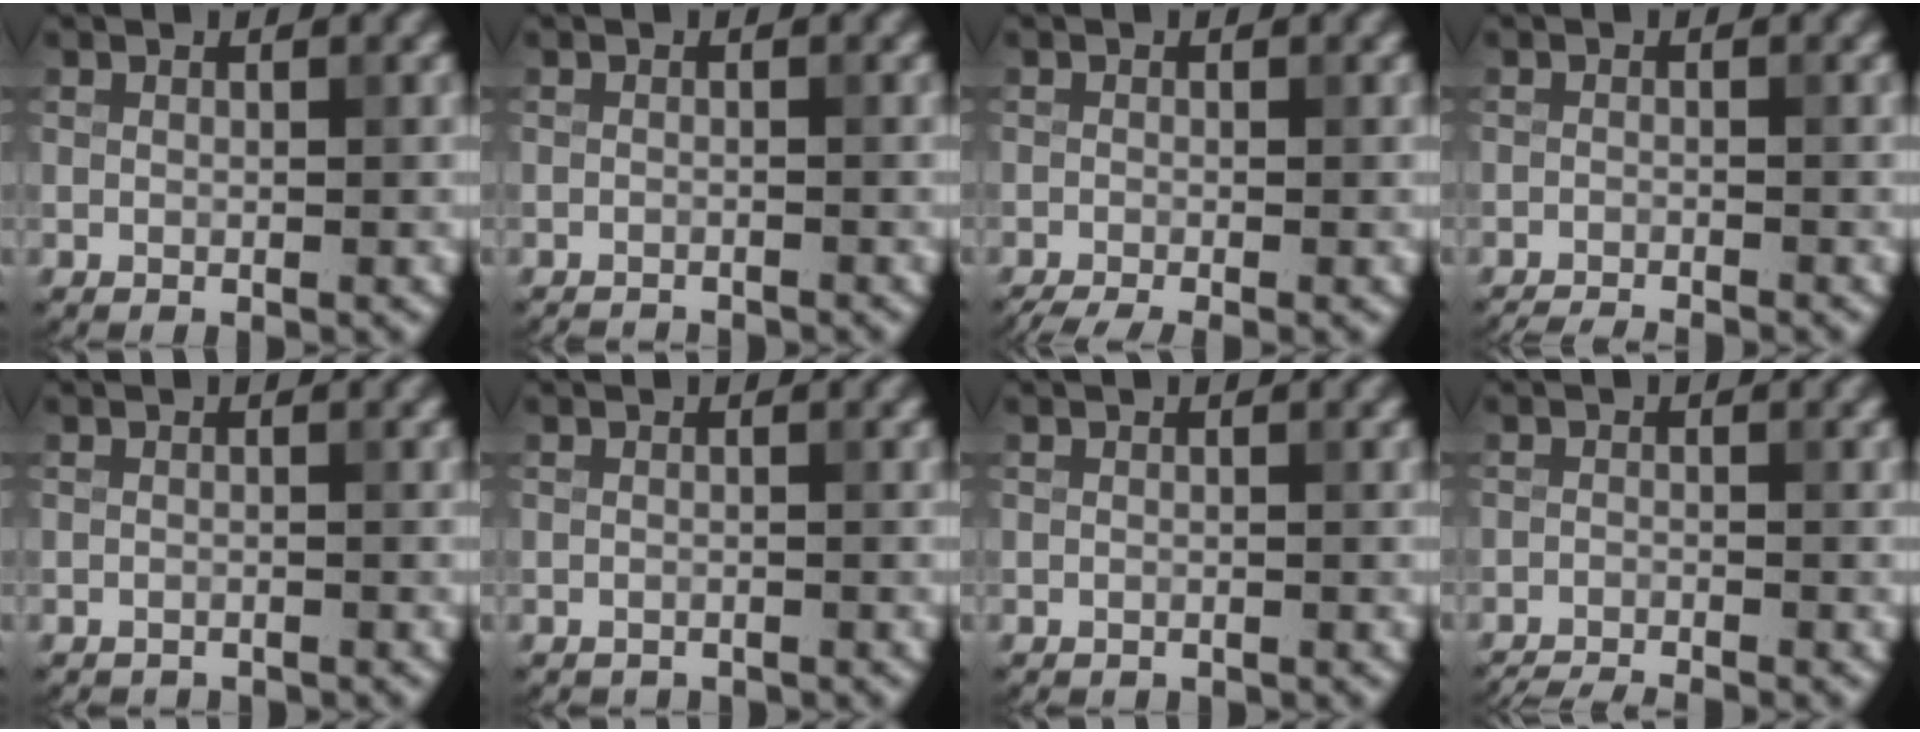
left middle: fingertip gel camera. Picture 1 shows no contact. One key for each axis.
{"total": 2.4, "fx": -2.3, "fy": 0.2, "fz": 0.4, "tx": -0.001, "ty": -0.009, "tz": -0.034}
{"total": 3.0, "fx": -2.2, "fy": 0.6, "fz": 2.0, "tx": -0.026, "ty": -0.011, "tz": -0.042}
{"total": 3.6, "fx": -3.4, "fy": 0.4, "fz": 0.9, "tx": -0.016, "ty": -0.012, "tz": -0.054}
{"total": 1.8, "fx": -1.8, "fy": 0.1, "fz": 0.0, "tx": 0.005, "ty": -0.007, "tz": -0.025}
{"total": 1.5, "fx": -1.5, "fy": 0.1, "fz": -0.1, "tx": 0.004, "ty": -0.007, "tz": -0.023}
{"total": 0.8, "fx": -0.8, "fy": 0.0, "fz": 0.0, "tx": 0.004, "ty": -0.005, "tz": -0.014}
{"total": 4.2, "fx": -4.0, "fy": 0.4, "fz": 1.2, "tx": -0.019, "ty": -0.017, "tz": -0.065}